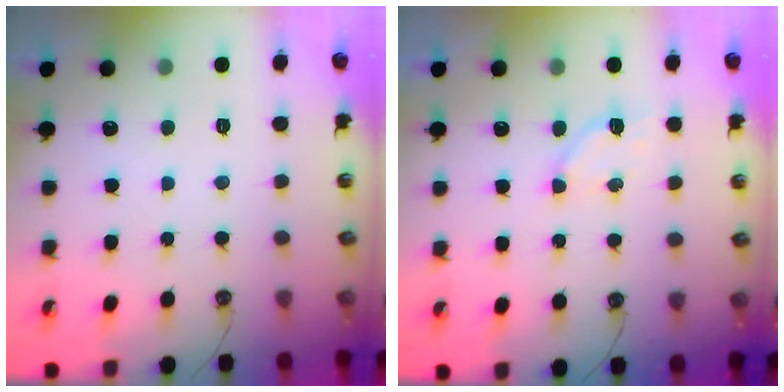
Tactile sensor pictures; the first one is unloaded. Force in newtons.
{"total": 2.9, "press": 2.9, "slide": 0.7}